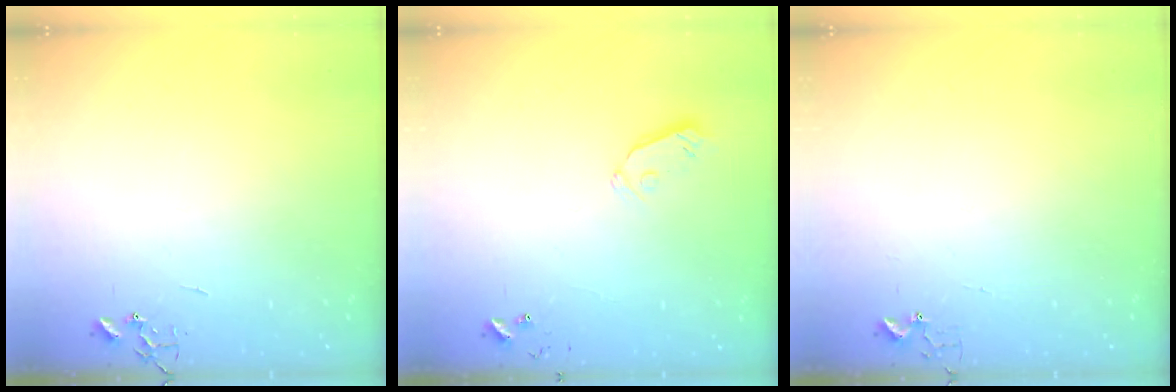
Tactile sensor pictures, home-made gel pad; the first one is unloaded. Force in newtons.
{"total": 5.4, "press": 5.3, "slide": 0.9}
{"total": 2.7, "press": 2.7, "slide": 0.3}